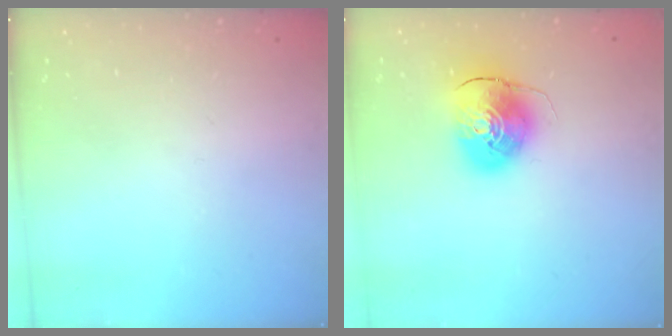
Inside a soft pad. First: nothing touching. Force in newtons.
{"total": 9.9, "press": 9.7, "slide": 1.7}